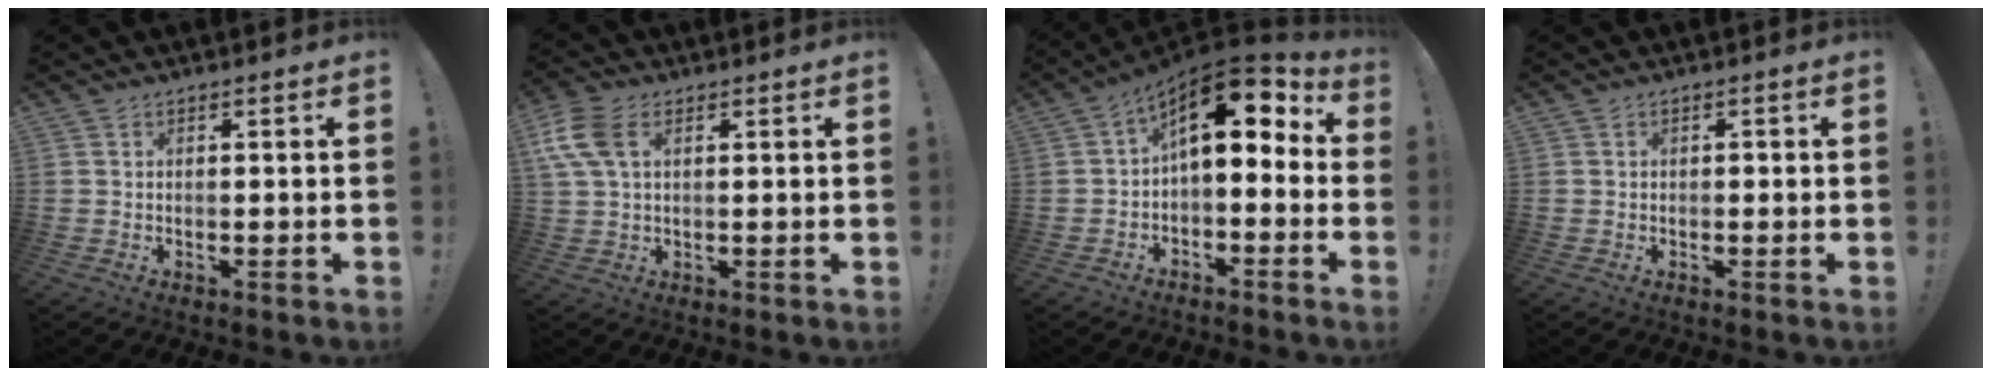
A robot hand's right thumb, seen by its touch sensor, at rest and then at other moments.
{"total": 8.9, "force": [2.9, 5.2, 6.6], "torque": [-0.143, -0.001, 0.054]}
{"total": 12.1, "force": [4.0, 5.4, 10.0], "torque": [-0.146, -0.027, 0.068]}
{"total": 0.7, "force": [-0.5, 0.5, 0.2], "torque": [-0.005, 0.002, -0.009]}